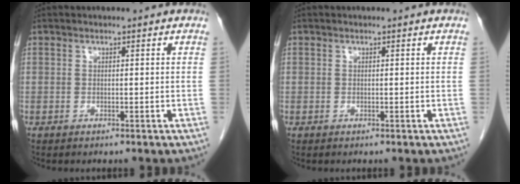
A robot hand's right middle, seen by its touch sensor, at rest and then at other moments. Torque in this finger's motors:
{"motor_torque": [0.13, -0.32, -0.03, 0.02]}